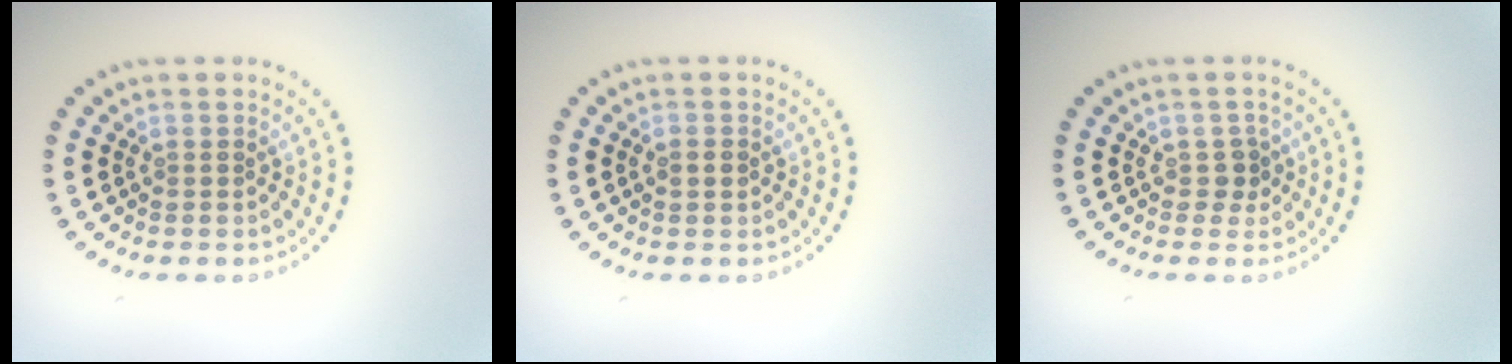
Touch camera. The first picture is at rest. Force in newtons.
{"total": 1.2, "press": 1.2, "slide": 0.1}
{"total": 1.3, "press": 1.0, "slide": 0.8}